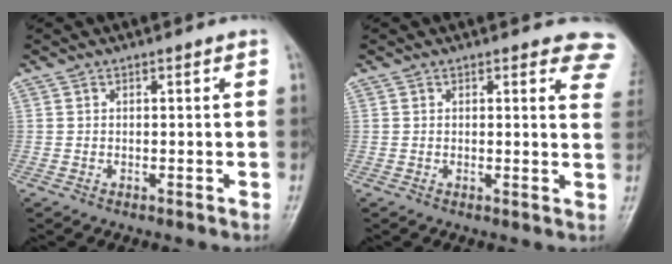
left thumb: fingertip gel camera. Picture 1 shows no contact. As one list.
[{"total": 6.2, "force": [5.2, 2.4, 2.2], "torque": [0.015, -0.022, 0.031]}]